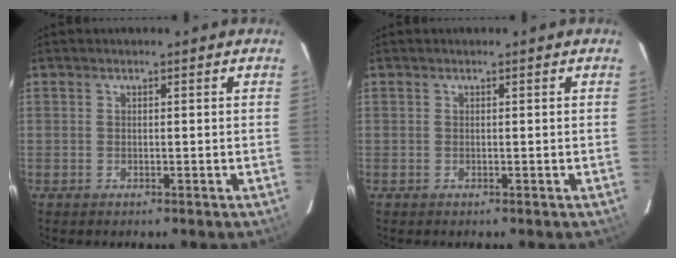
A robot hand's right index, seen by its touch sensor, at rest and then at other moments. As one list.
[{"total": 0.0}]